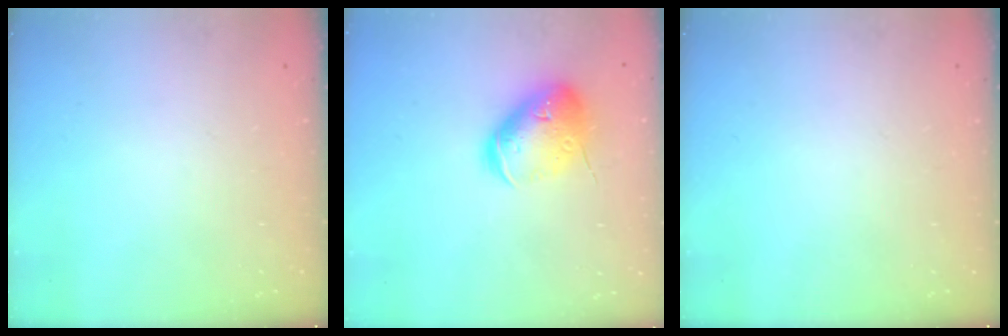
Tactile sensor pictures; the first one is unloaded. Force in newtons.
{"total": 16.3, "press": 16.1, "slide": 2.6}
{"total": 0.0}